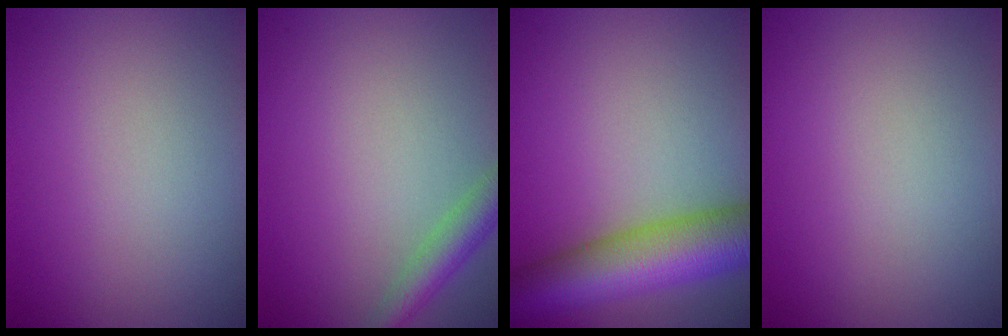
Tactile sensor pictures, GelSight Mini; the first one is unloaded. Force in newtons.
{"total": 3.0, "press": 3.0, "slide": 0.2}
{"total": 10.1, "press": 10.1, "slide": 0.3}
{"total": 0.0}